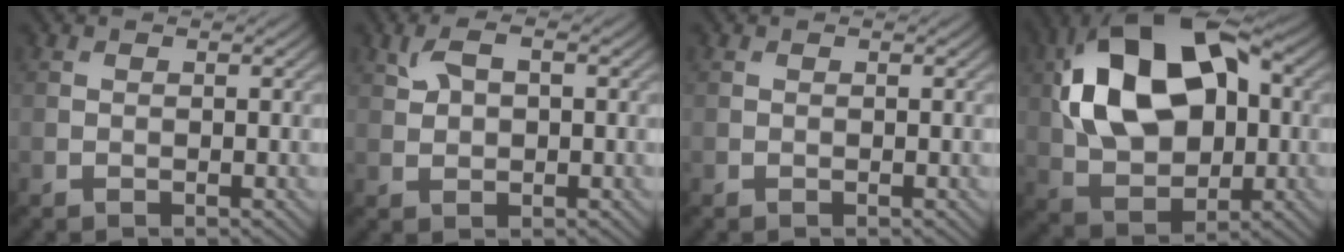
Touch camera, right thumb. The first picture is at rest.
{"total": 3.5, "force": [1.2, 2.0, 2.6], "torque": [-0.062, 0.006, 0.023]}
{"total": 0.0}
{"total": 16.8, "force": [2.7, 10.6, 12.8], "torque": [-0.251, 0.022, 0.043]}